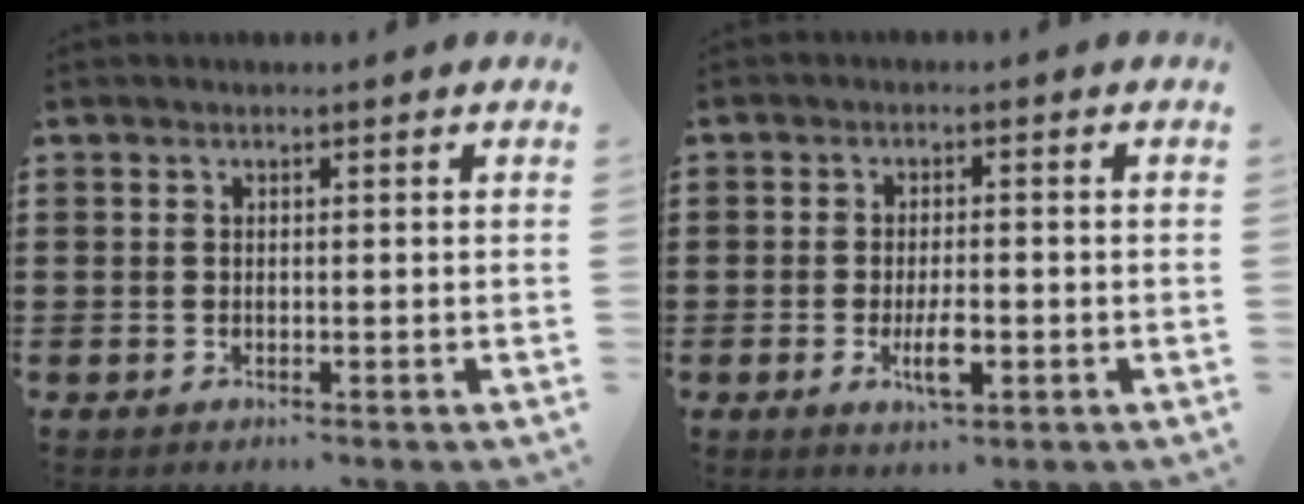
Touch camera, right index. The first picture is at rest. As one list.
[{"total": 4.7, "force": [-1.5, 1.6, 4.1], "torque": [-0.090, -0.003, -0.032]}]